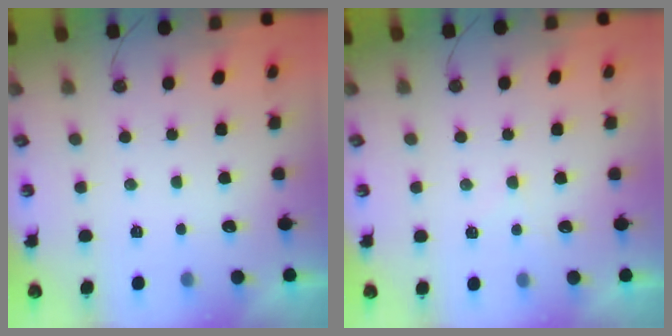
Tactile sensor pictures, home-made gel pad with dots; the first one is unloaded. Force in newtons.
{"total": 4.1, "press": 4.1, "slide": 0.5}